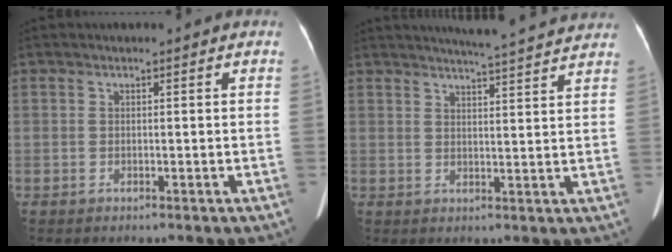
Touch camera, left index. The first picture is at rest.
{"total": 12.5, "force": [11.6, 0.0, 4.4], "torque": [-0.068, 0.007, 0.140]}